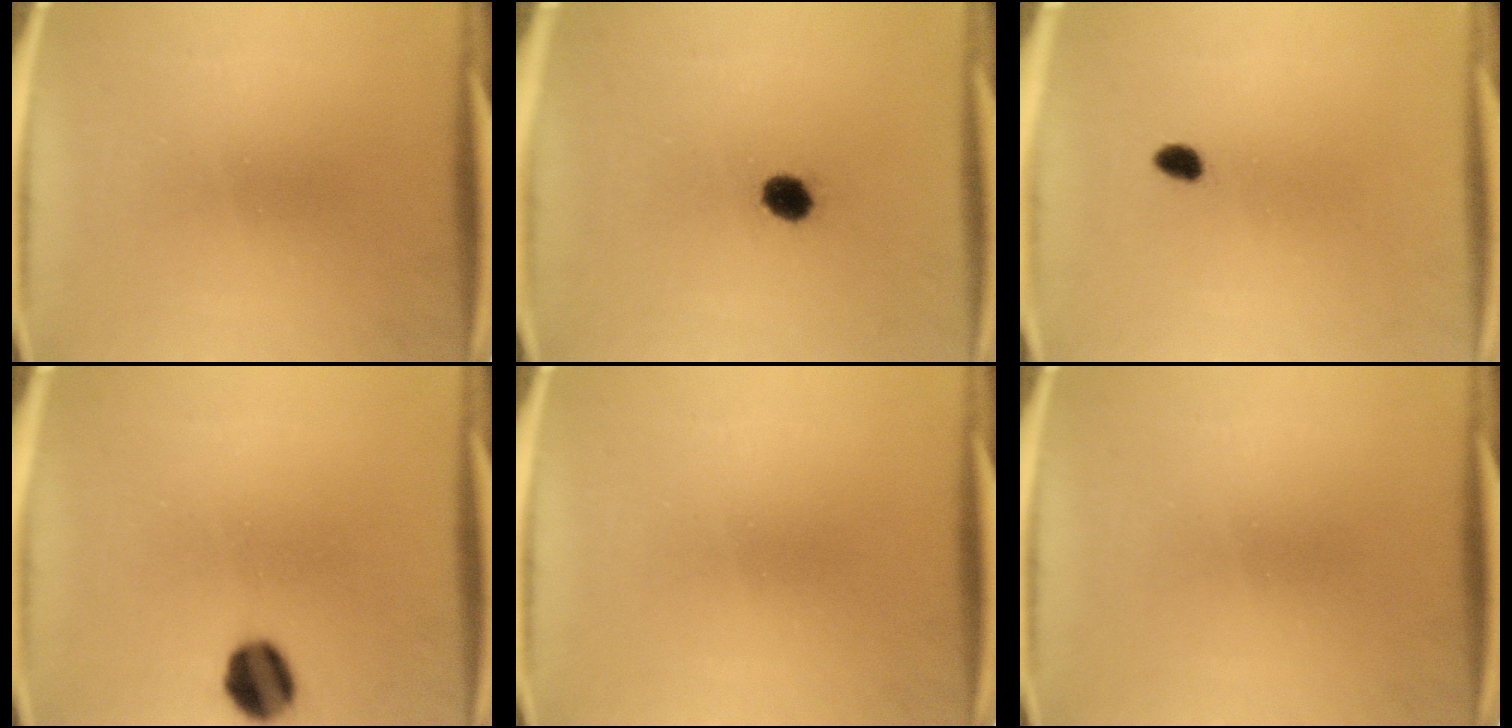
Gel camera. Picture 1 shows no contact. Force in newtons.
{"total": 4.4}
{"total": 2.0}
{"total": 8.1}
{"total": 0.0}
{"total": 0.0}